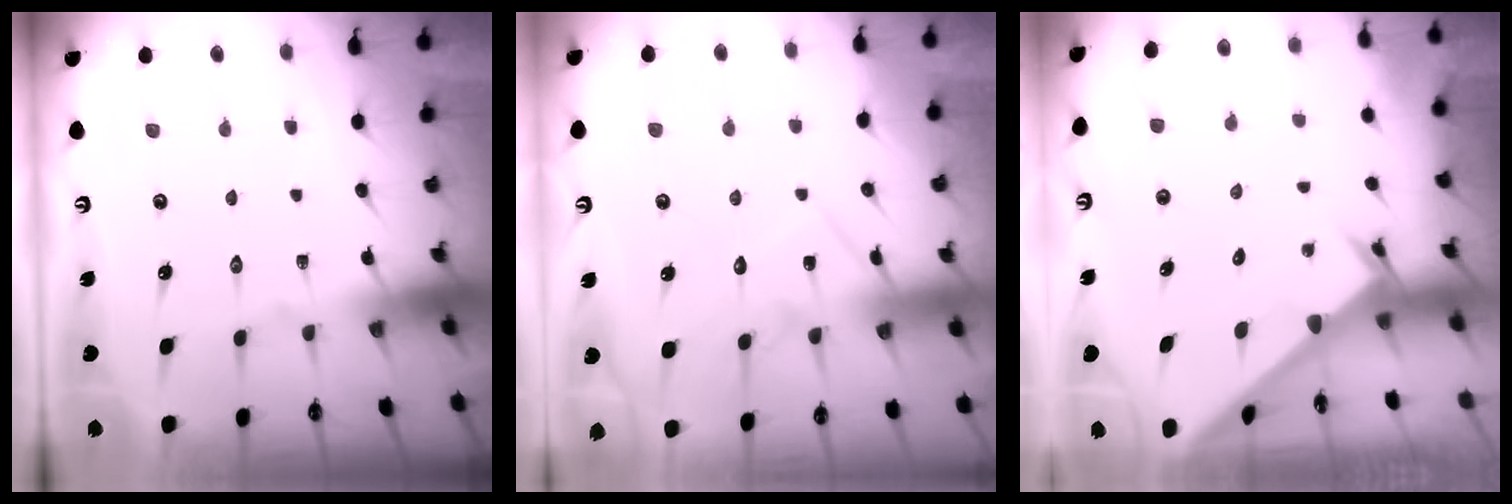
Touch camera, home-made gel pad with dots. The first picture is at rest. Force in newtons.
{"total": 12.1, "press": 12.1, "slide": 0.7}
{"total": 2.3, "press": 2.3, "slide": 0.2}